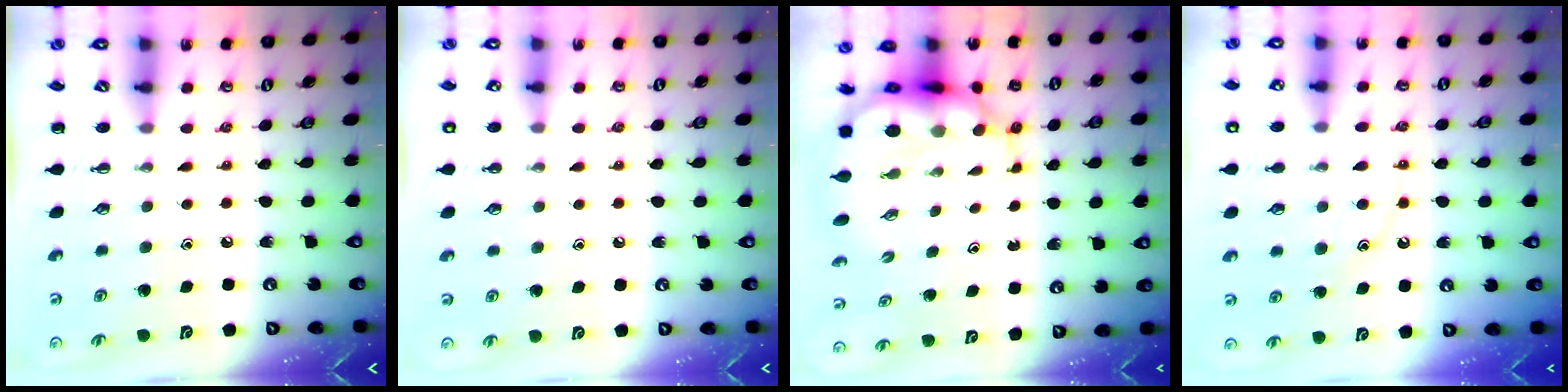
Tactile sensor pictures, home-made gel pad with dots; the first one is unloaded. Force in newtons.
{"total": 1.4, "press": 1.4, "slide": 0.1}
{"total": 9.2, "press": 8.8, "slide": 2.7}
{"total": 10.4, "press": 10.3, "slide": 1.4}